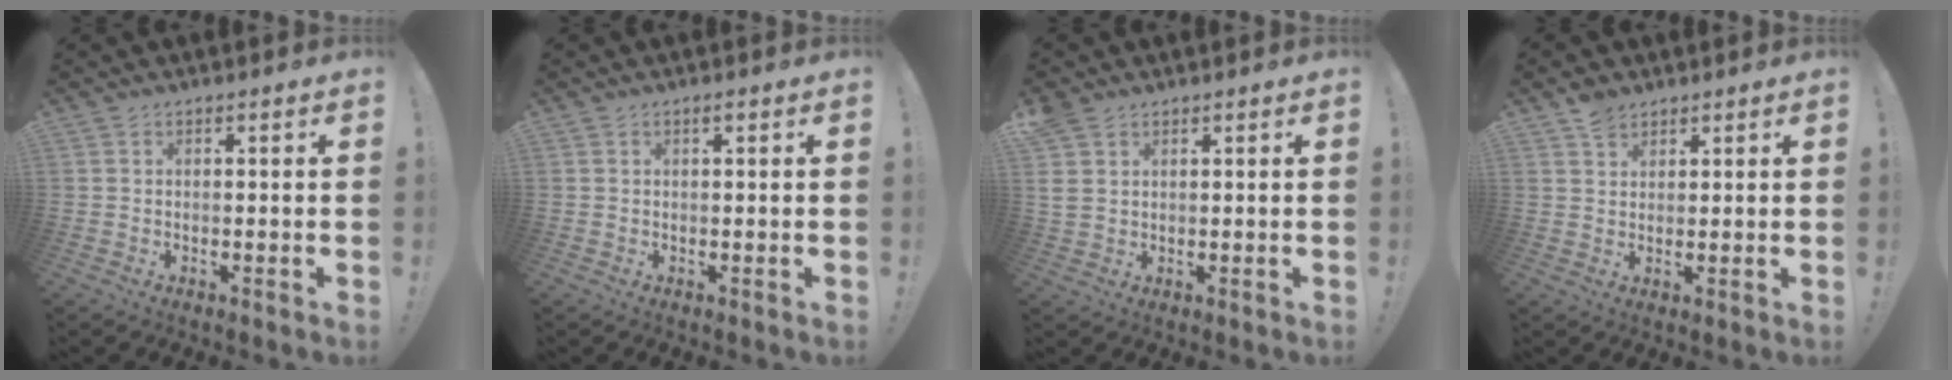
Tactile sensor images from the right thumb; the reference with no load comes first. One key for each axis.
{"total": 0.8, "fx": 0.5, "fy": 0.2, "fz": 0.6, "tx": -0.007, "ty": -0.001, "tz": 0.007}
{"total": 4.7, "fx": 2.8, "fy": 3.0, "fz": 2.3, "tx": -0.038, "ty": -0.006, "tz": 0.057}
{"total": 4.2, "fx": 3.3, "fy": 2.4, "fz": 1.1, "tx": -0.006, "ty": -0.015, "tz": 0.061}